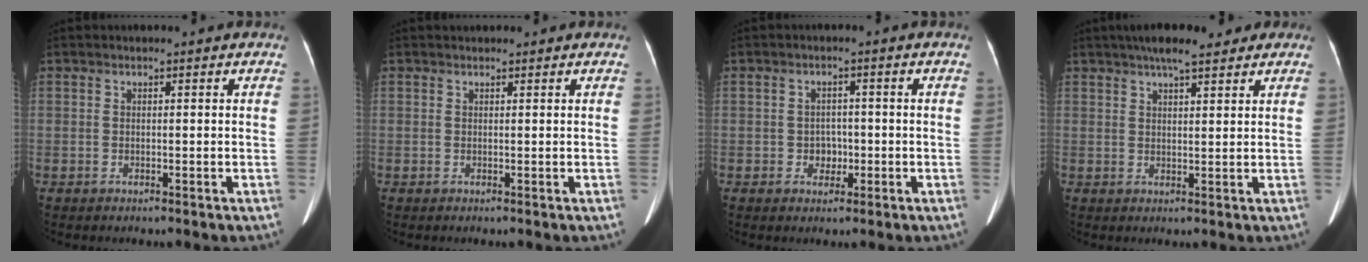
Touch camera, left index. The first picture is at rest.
{"total": 1.2, "force": [1.0, 0.5, 0.3], "torque": [-0.006, 0.018, 0.016]}
{"total": 2.5, "force": [-0.7, 2.0, 1.2], "torque": [-0.012, 0.008, -0.008]}
{"total": 7.3, "force": [5.5, 1.7, 4.4], "torque": [-0.064, 0.028, 0.084]}